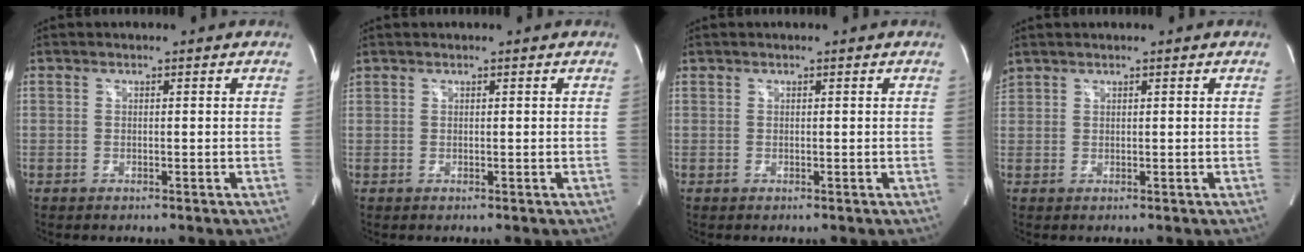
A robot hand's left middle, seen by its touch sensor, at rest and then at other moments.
{"total": 0.6, "force": [0.6, -0.1, 0.2], "torque": [-0.013, 0.014, 0.018]}
{"total": 0.0}
{"total": 1.8, "force": [1.7, 0.4, 0.4], "torque": [-0.020, 0.022, 0.039]}